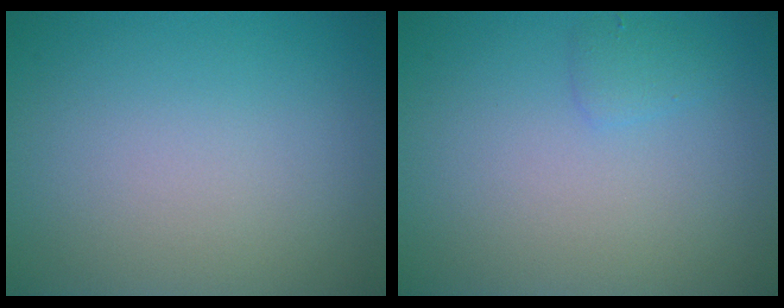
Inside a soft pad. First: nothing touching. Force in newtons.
{"total": 1.1, "press": 1.1, "slide": 0.1}